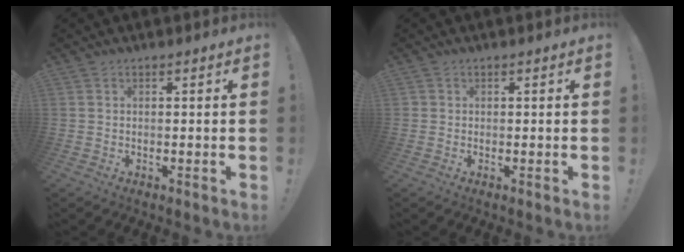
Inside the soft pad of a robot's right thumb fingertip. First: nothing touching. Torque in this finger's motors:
{"motor_torque": [-0.13, 0.03, 0.18, -0.04, -0.09]}